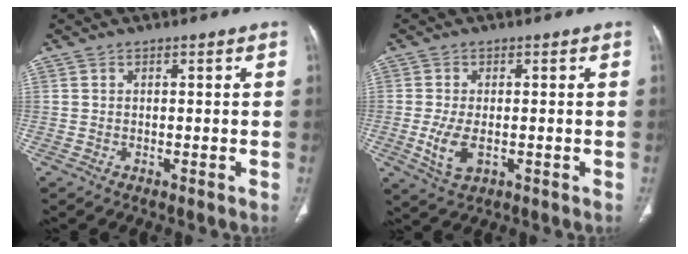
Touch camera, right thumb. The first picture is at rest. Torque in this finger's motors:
{"motor_torque": [-0.14, 0.32, 0.39, 0.54, 0.08]}